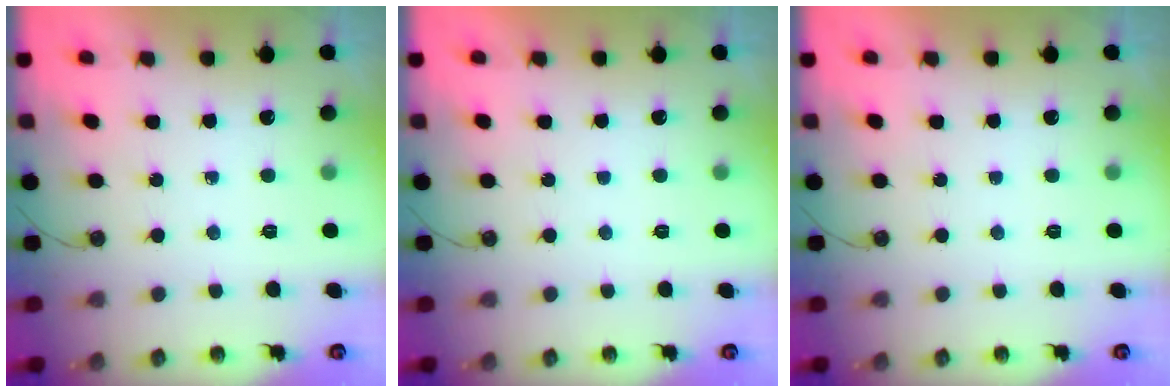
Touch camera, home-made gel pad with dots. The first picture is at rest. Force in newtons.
{"total": 0.0}
{"total": 0.0}